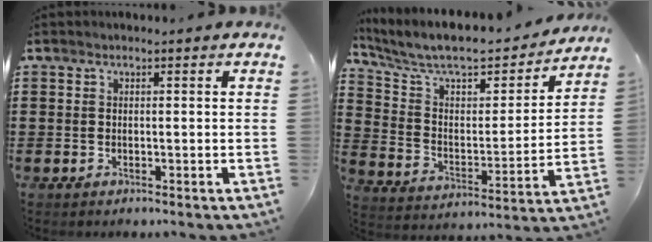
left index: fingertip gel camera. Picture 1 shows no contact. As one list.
[{"total": 8.4, "force": [7.3, 2.1, 3.5], "torque": [-0.103, -0.049, 0.122]}]